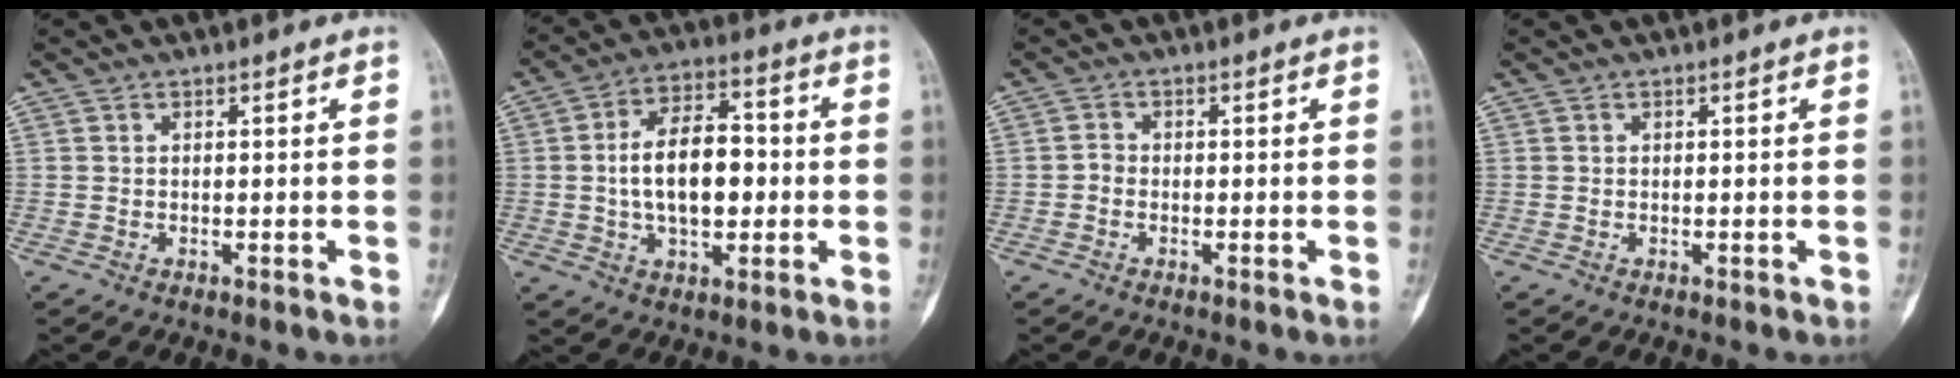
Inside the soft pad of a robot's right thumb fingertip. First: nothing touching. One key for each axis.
{"total": 13.6, "fx": -0.3, "fy": 7.7, "fz": 11.2, "tx": -0.167, "ty": 0.022, "tz": -0.008}
{"total": 1.4, "fx": -0.5, "fy": 1.1, "fz": 0.7, "tx": -0.008, "ty": 0.004, "tz": -0.015}
{"total": 0.0}